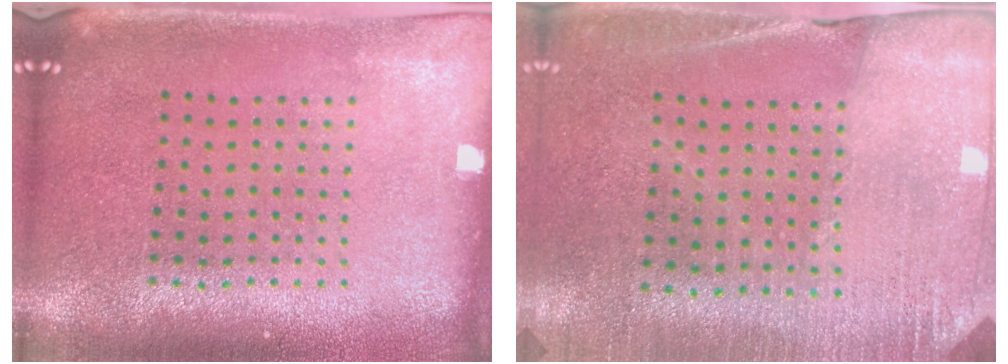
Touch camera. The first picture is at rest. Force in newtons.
{"total": 2.7, "press": 2.6, "slide": 0.7}